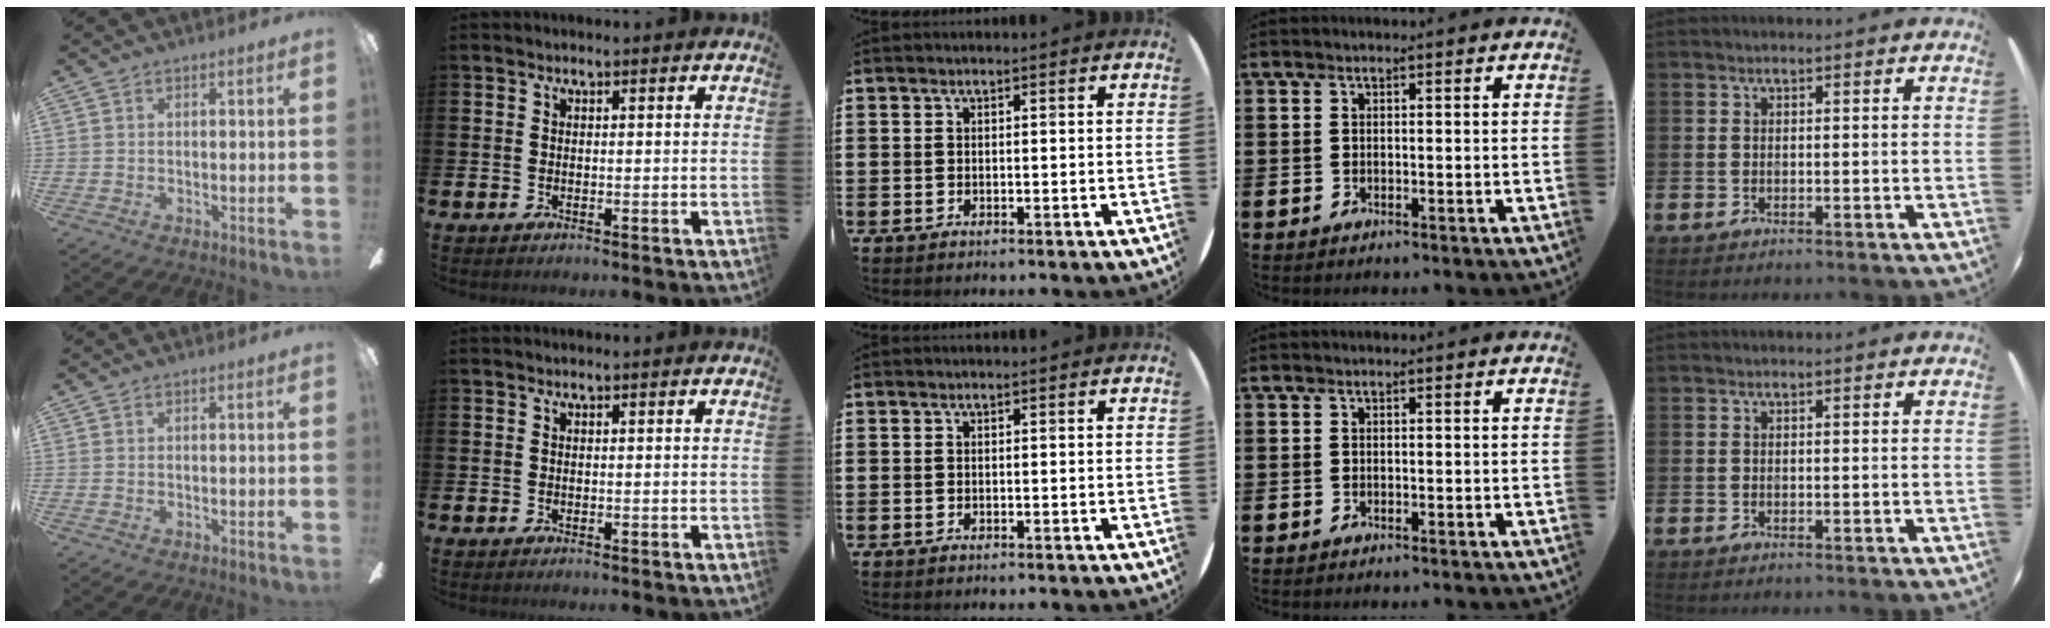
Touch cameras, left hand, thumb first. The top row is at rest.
{}